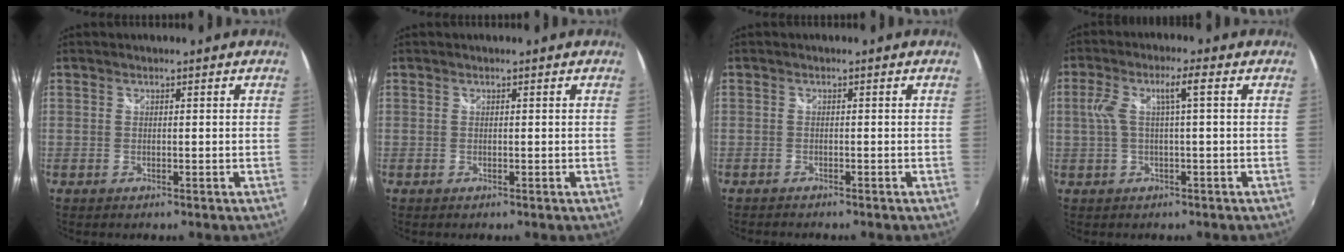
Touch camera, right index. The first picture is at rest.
{"total": 0.0}
{"total": 1.7, "force": [-1.7, 0.3, 0.3], "torque": [-0.015, -0.009, -0.032]}
{"total": 5.6, "force": [0.5, 0.3, 5.5], "torque": [-0.110, 0.006, 0.017]}